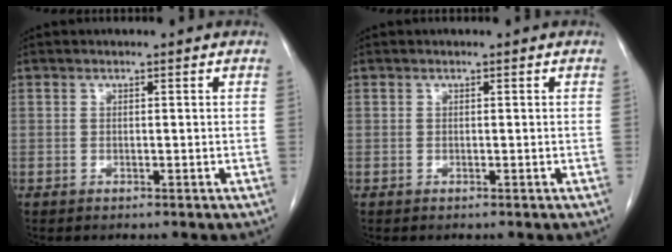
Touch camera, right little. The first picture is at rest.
{"total": 0.0}